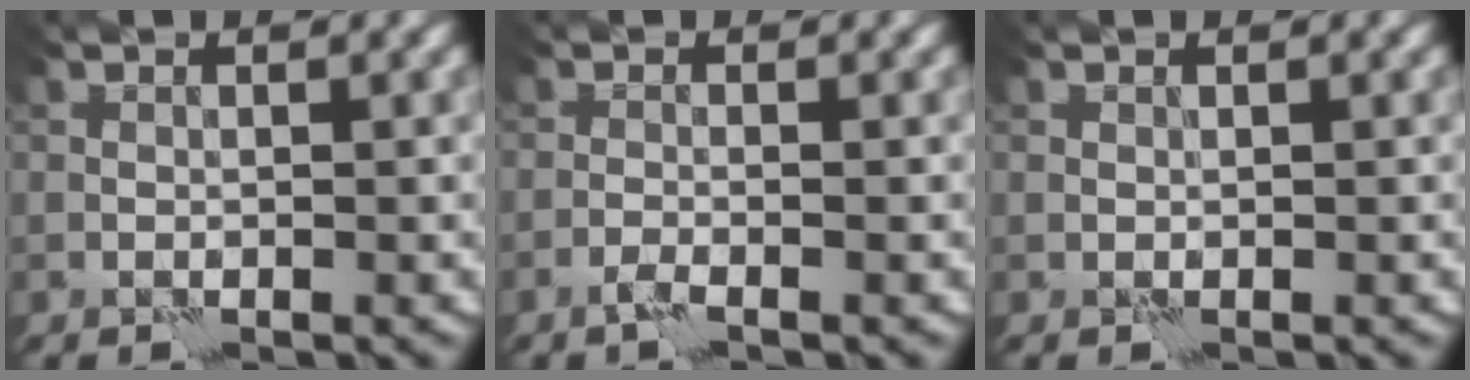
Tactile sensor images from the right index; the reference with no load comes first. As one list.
[{"total": 0.8, "force": [-0.6, -0.2, 0.5], "torque": [-0.014, 0.001, -0.016]}, {"total": 0.0}]